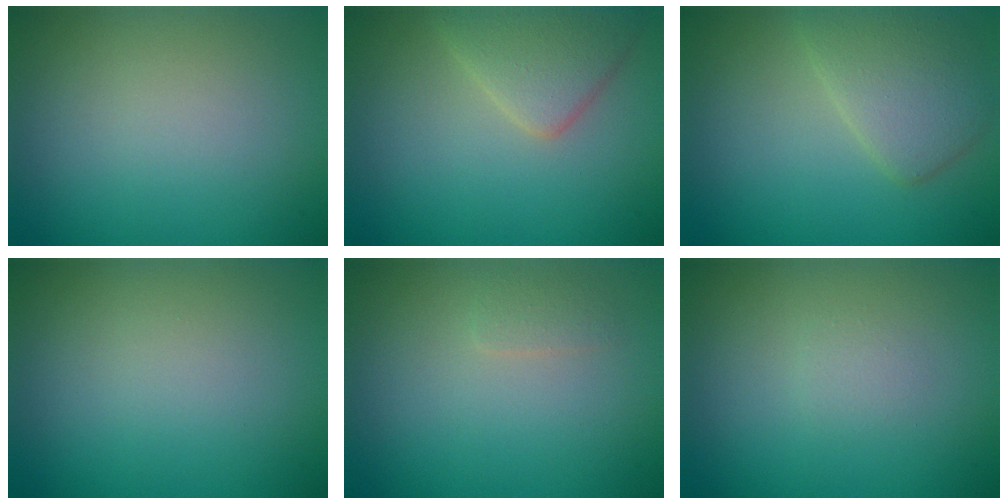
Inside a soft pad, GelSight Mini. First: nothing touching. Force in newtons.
{"total": 3.5, "press": 3.5, "slide": 0.1}
{"total": 3.7, "press": 3.7, "slide": 0.2}
{"total": 0.0}
{"total": 0.8, "press": 0.8, "slide": 0.0}
{"total": 0.7, "press": 0.7, "slide": 0.0}